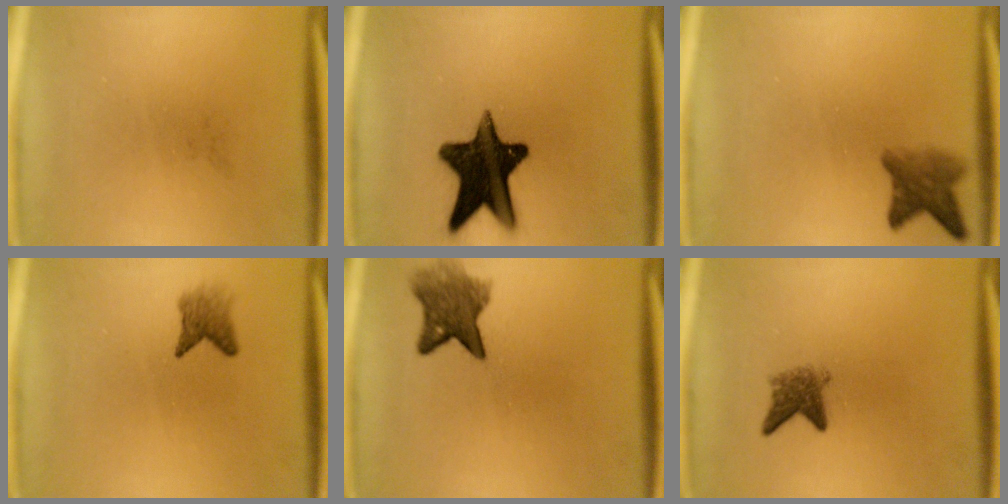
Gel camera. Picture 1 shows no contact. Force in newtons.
{"total": 15.8}
{"total": 4.3}
{"total": 2.4}
{"total": 5.7}
{"total": 3.1}